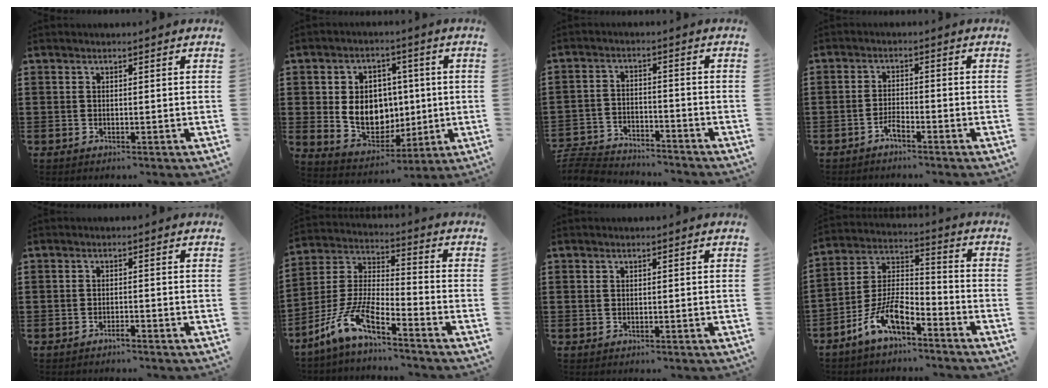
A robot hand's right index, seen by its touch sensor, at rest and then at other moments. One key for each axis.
{"total": 9.0, "fx": 0.6, "fy": 7.3, "fz": 5.1, "tx": -0.100, "ty": 0.013, "tz": 0.013}
{"total": 5.6, "fx": -5.5, "fy": 0.8, "fz": 0.6, "tx": -0.029, "ty": 0.004, "tz": -0.115}
{"total": 2.2, "fx": -1.9, "fy": 0.5, "fz": 1.0, "tx": -0.023, "ty": 0.005, "tz": -0.037}
{"total": 1.1, "fx": -1.0, "fy": 0.1, "fz": 0.5, "tx": -0.012, "ty": -0.003, "tz": -0.018}
{"total": 8.1, "fx": -6.3, "fy": 1.1, "fz": 4.9, "tx": -0.137, "ty": -0.025, "tz": -0.136}
{"total": 0.5, "fx": 0.2, "fy": 0.4, "fz": 0.2, "tx": -0.005, "ty": 0.002, "tz": 0.005}
{"total": 9.3, "fx": -6.7, "fy": 3.6, "fz": 5.4, "tx": -0.125, "ty": 0.005, "tz": -0.133}